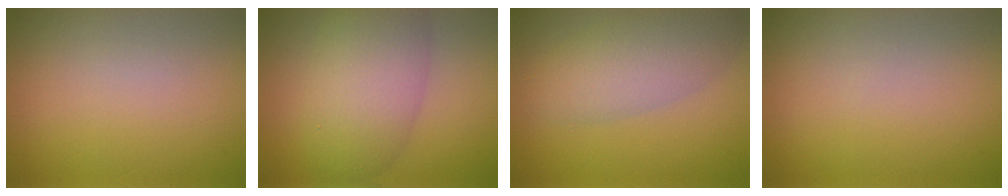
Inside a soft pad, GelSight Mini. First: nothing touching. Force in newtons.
{"total": 7.3, "press": 7.3, "slide": 0.3}
{"total": 5.1, "press": 5.0, "slide": 0.4}
{"total": 0.0}